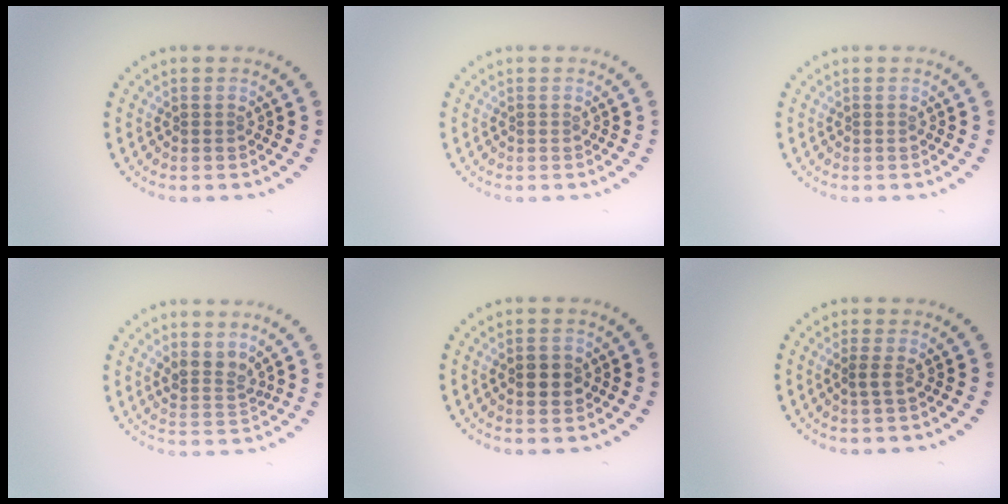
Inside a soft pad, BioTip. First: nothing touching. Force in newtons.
{"total": 0.0}
{"total": 0.0}
{"total": 2.3, "press": 1.8, "slide": 1.5}
{"total": 2.5, "press": 2.4, "slide": 0.3}
{"total": 1.0, "press": 0.9, "slide": 0.4}